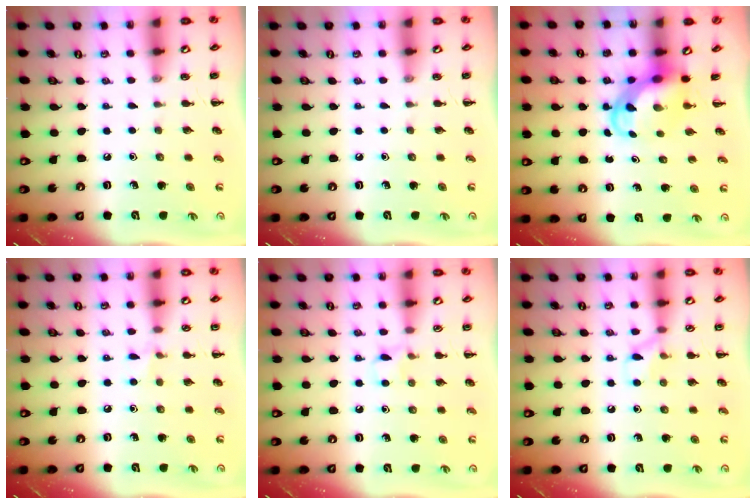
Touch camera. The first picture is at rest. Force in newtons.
{"total": 0.0}
{"total": 5.4, "press": 5.3, "slide": 0.6}
{"total": 4.2, "press": 4.0, "slide": 1.2}
{"total": 5.6, "press": 5.3, "slide": 1.8}
{"total": 7.1, "press": 6.9, "slide": 1.5}